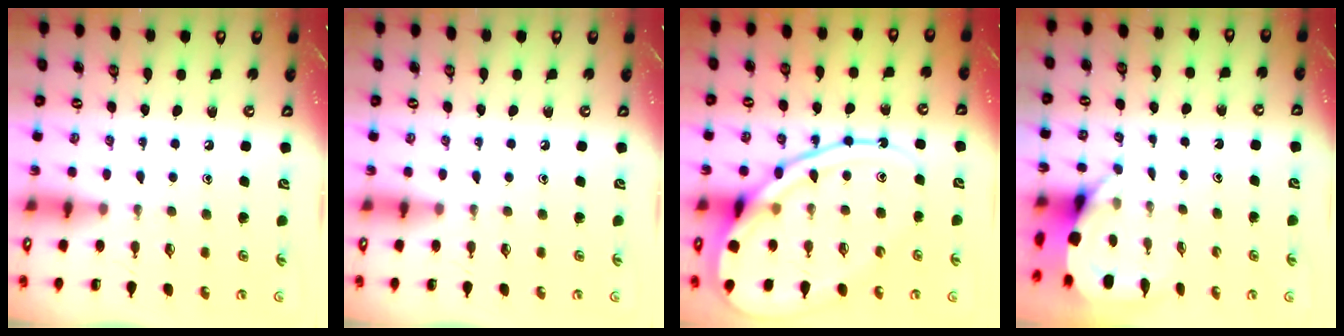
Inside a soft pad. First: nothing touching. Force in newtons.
{"total": 0.0}
{"total": 16.5, "press": 16.4, "slide": 1.5}
{"total": 3.9, "press": 3.9, "slide": 0.3}